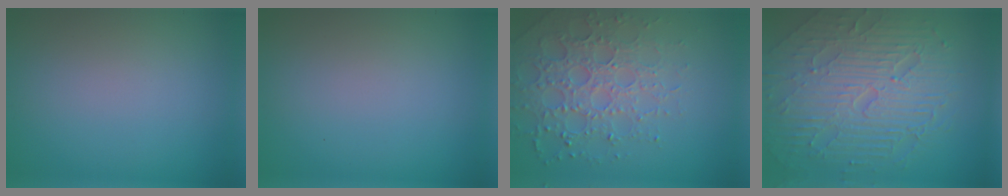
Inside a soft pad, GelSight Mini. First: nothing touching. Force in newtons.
{"total": 0.0}
{"total": 4.6, "press": 4.4, "slide": 1.2}
{"total": 9.5, "press": 6.2, "slide": 7.2}